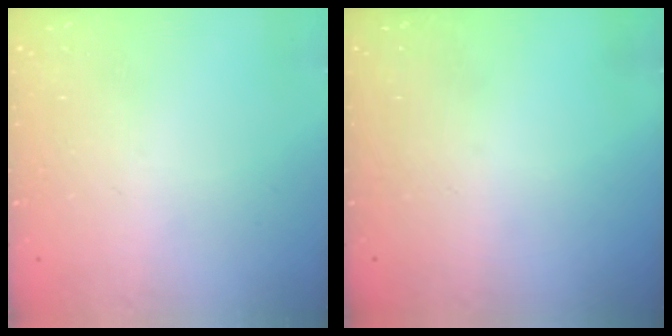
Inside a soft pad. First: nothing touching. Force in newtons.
{"total": 0.0}